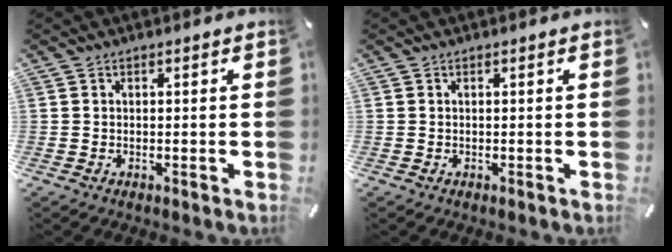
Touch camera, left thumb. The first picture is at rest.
{"total": 0.0}